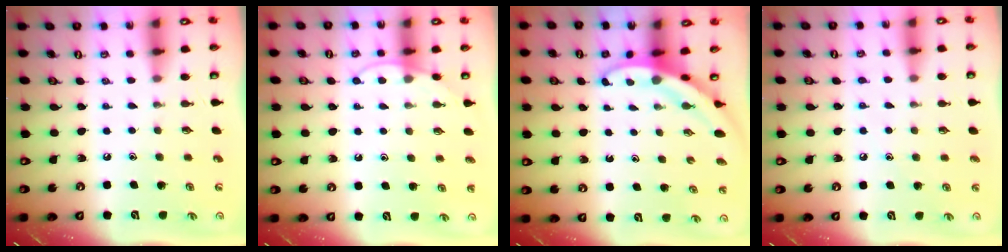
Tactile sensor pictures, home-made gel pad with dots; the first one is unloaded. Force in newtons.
{"total": 6.2, "press": 6.1, "slide": 0.7}
{"total": 3.6, "press": 3.6, "slide": 0.1}
{"total": 4.5, "press": 4.4, "slide": 0.4}